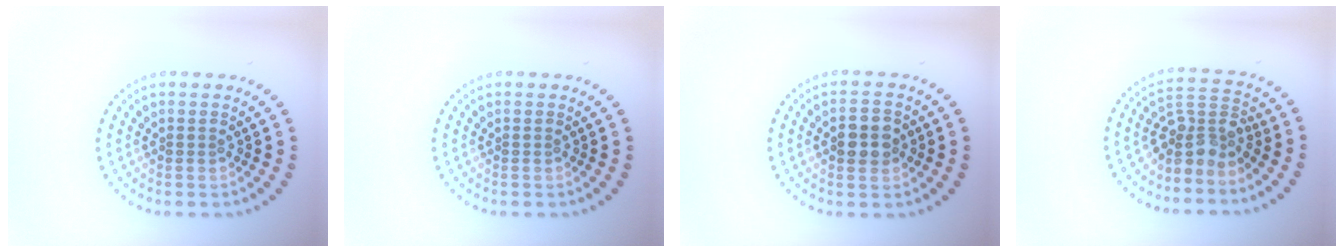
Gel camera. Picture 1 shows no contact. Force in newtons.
{"total": 0.0}
{"total": 3.2, "press": 3.2, "slide": 0.1}
{"total": 3.7, "press": 3.0, "slide": 2.2}